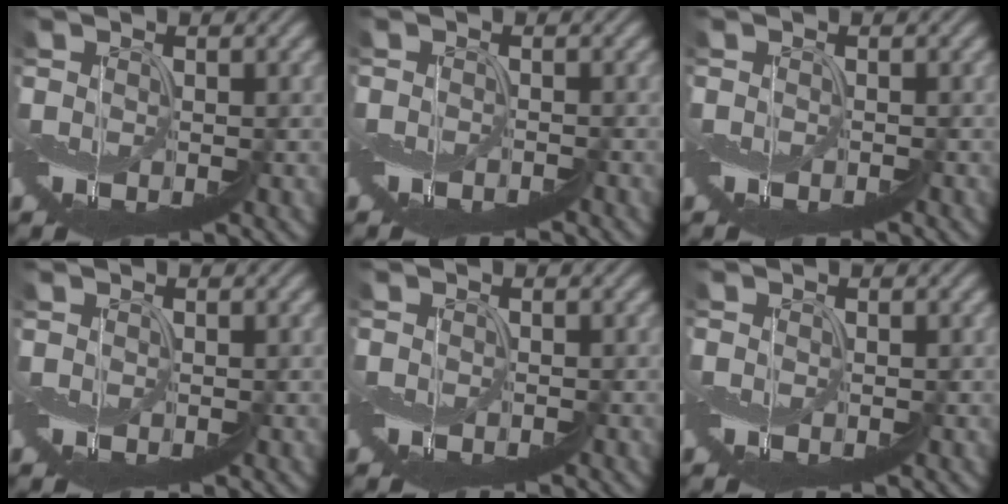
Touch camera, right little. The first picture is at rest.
{"total": 2.2, "force": [-2.2, -0.3, 0.0], "torque": [0.004, 0.013, -0.036]}
{"total": 1.3, "force": [-1.2, 0.2, 0.1], "torque": [0.004, 0.004, -0.020]}
{"total": 0.5, "force": [0.5, -0.2, -0.2], "torque": [0.000, 0.001, 0.009]}
{"total": 0.8, "force": [-0.8, 0.0, 0.1], "torque": [0.003, 0.001, -0.013]}
{"total": 0.0}